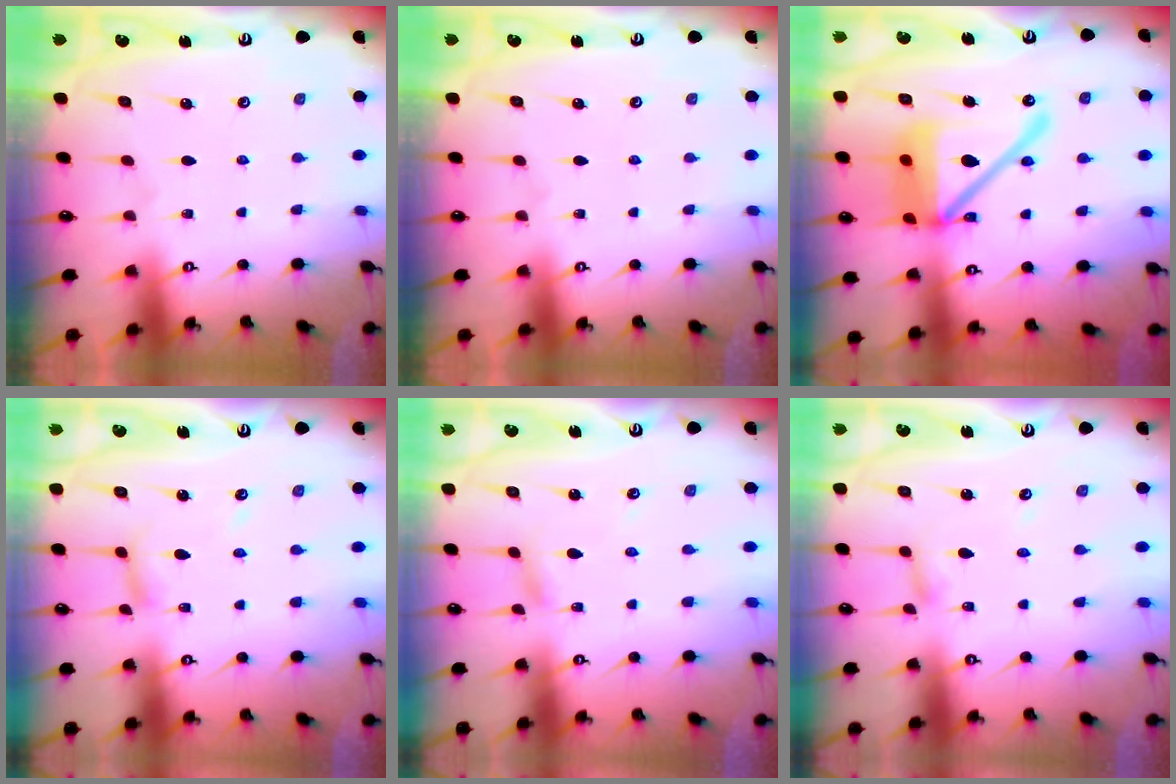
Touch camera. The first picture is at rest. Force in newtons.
{"total": 0.0}
{"total": 19.5, "press": 19.3, "slide": 2.7}
{"total": 6.0, "press": 6.0, "slide": 0.5}
{"total": 3.3, "press": 3.2, "slide": 0.3}
{"total": 2.6, "press": 2.6, "slide": 0.2}